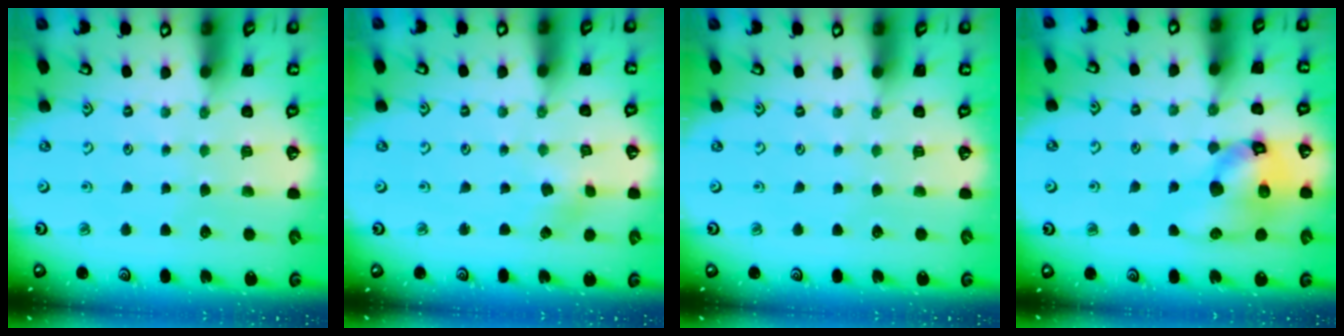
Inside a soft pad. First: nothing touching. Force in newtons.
{"total": 2.7, "press": 2.6, "slide": 0.4}
{"total": 0.0}
{"total": 15.4, "press": 15.2, "slide": 2.2}